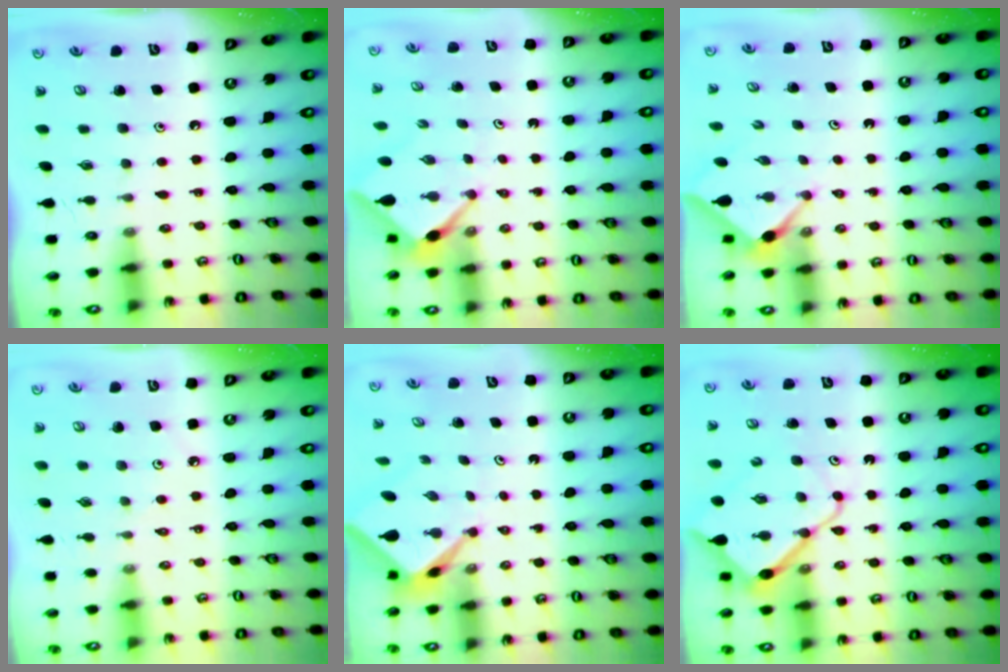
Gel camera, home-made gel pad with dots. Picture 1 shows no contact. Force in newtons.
{"total": 2.8, "press": 2.8, "slide": 0.2}
{"total": 2.9, "press": 2.9, "slide": 0.3}
{"total": 2.6, "press": 2.6, "slide": 0.5}
{"total": 3.3, "press": 3.3, "slide": 0.1}
{"total": 12.1, "press": 12.1, "slide": 1.1}